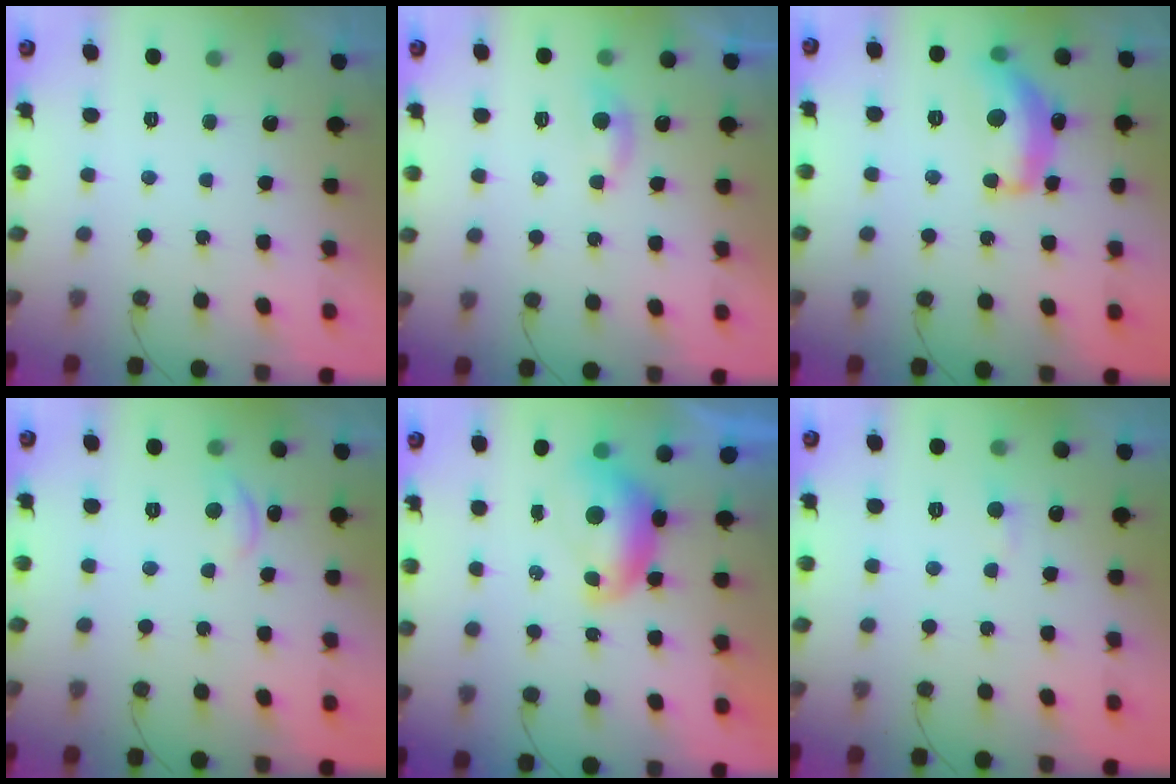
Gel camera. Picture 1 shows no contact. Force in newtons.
{"total": 5.0, "press": 4.9, "slide": 0.4}
{"total": 13.9, "press": 13.8, "slide": 0.7}
{"total": 6.6, "press": 6.6, "slide": 0.6}
{"total": 8.0, "press": 8.0, "slide": 0.9}
{"total": 3.9, "press": 3.9, "slide": 0.6}